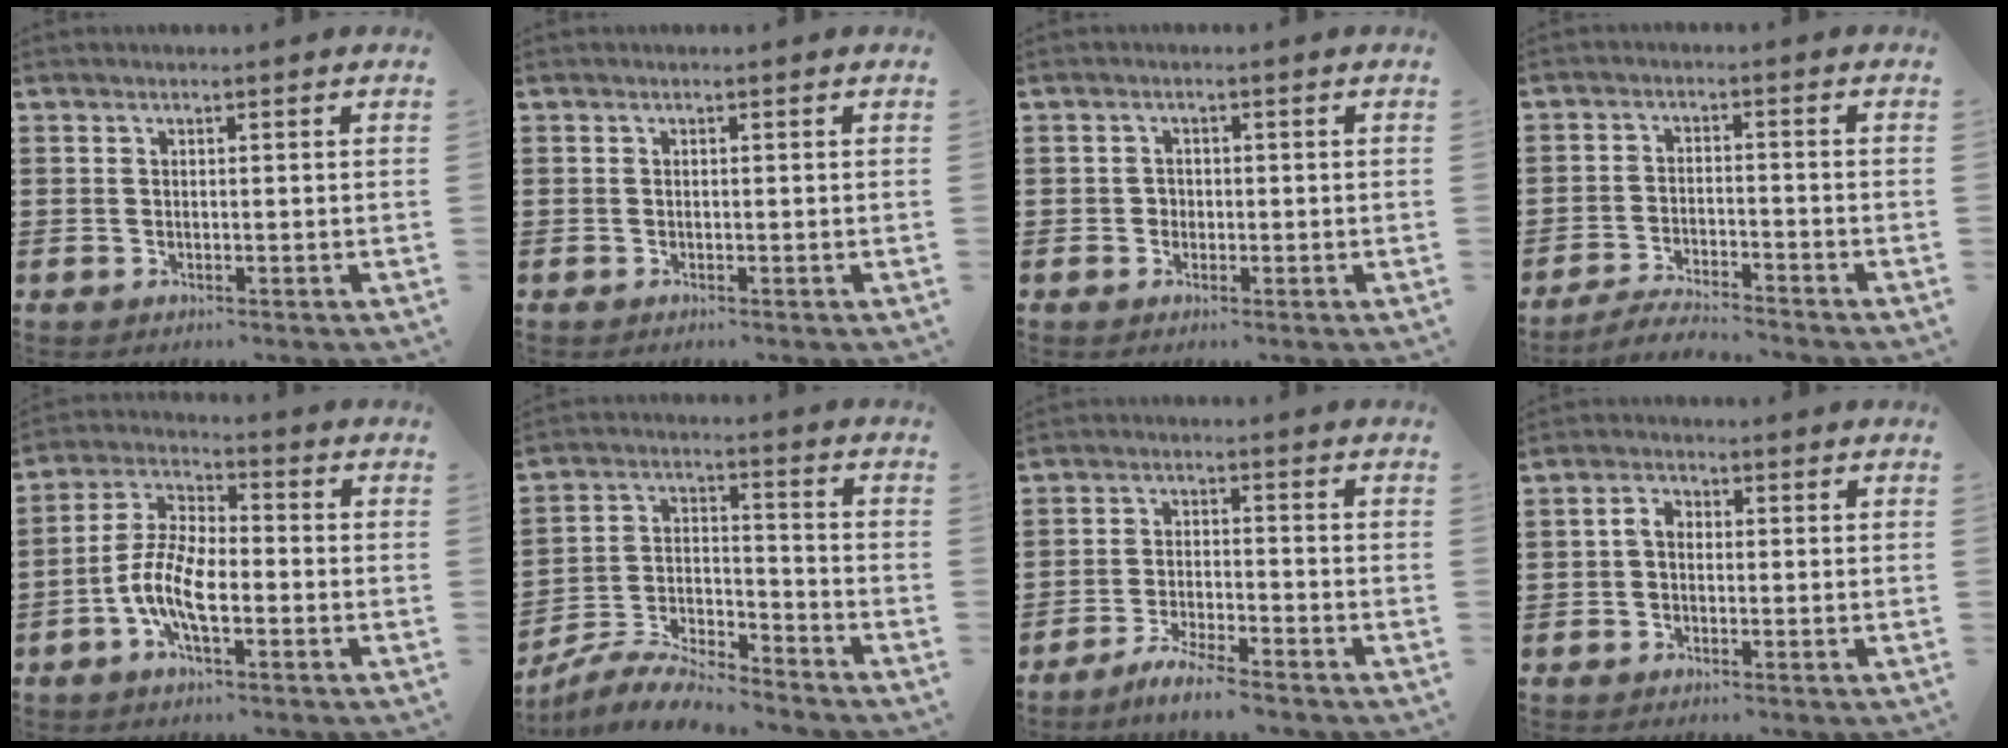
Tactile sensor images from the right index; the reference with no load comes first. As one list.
[{"total": 0.0}, {"total": 1.2, "force": [-0.4, 1.1, 0.3], "torque": [-0.008, 0.003, -0.009]}, {"total": 3.7, "force": [-3.6, 0.1, 0.6], "torque": [-0.014, 0.004, -0.074]}, {"total": 8.2, "force": [-2.9, 3.2, 7.0], "torque": [-0.172, -0.011, -0.062]}, {"total": 7.5, "force": [-7.0, 1.3, 2.3], "torque": [-0.049, 0.012, -0.135]}, {"total": 4.4, "force": [-4.1, -0.2, 1.4], "torque": [-0.032, -0.001, -0.081]}, {"total": 2.3, "force": [-0.2, 1.6, 1.7], "torque": [-0.034, 0.006, -0.006]}]